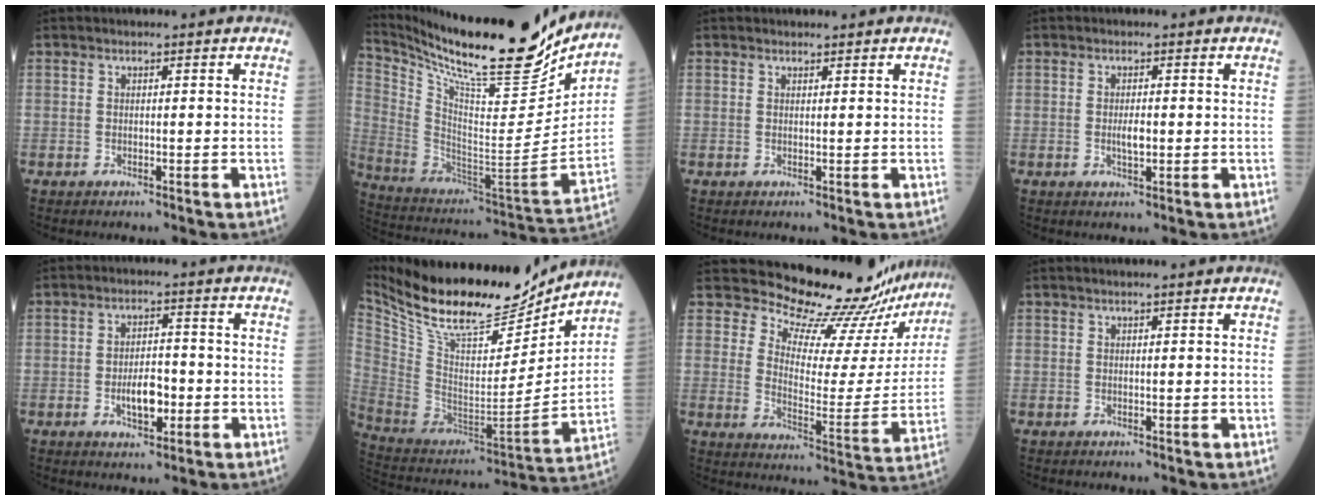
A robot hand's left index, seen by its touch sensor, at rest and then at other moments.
{"total": 27.4, "force": [23.2, 3.7, 14.1], "torque": [-0.261, -0.051, 0.363]}
{"total": 0.5, "force": [0.5, 0.2, -0.1], "torque": [-0.008, -0.004, 0.007]}
{"total": 2.0, "force": [-0.3, 0.7, 1.9], "torque": [-0.039, -0.003, -0.004]}
{"total": 5.3, "force": [-1.6, 2.4, 4.4], "torque": [-0.078, 0.002, -0.025]}
{"total": 24.3, "force": [20.9, 5.9, 10.9], "torque": [-0.205, -0.028, 0.347]}
{"total": 18.9, "force": [18.4, 2.1, 4.1], "torque": [-0.060, -0.115, 0.223]}
{"total": 0.7, "force": [0.5, -0.1, 0.4], "torque": [-0.007, 0.002, 0.010]}